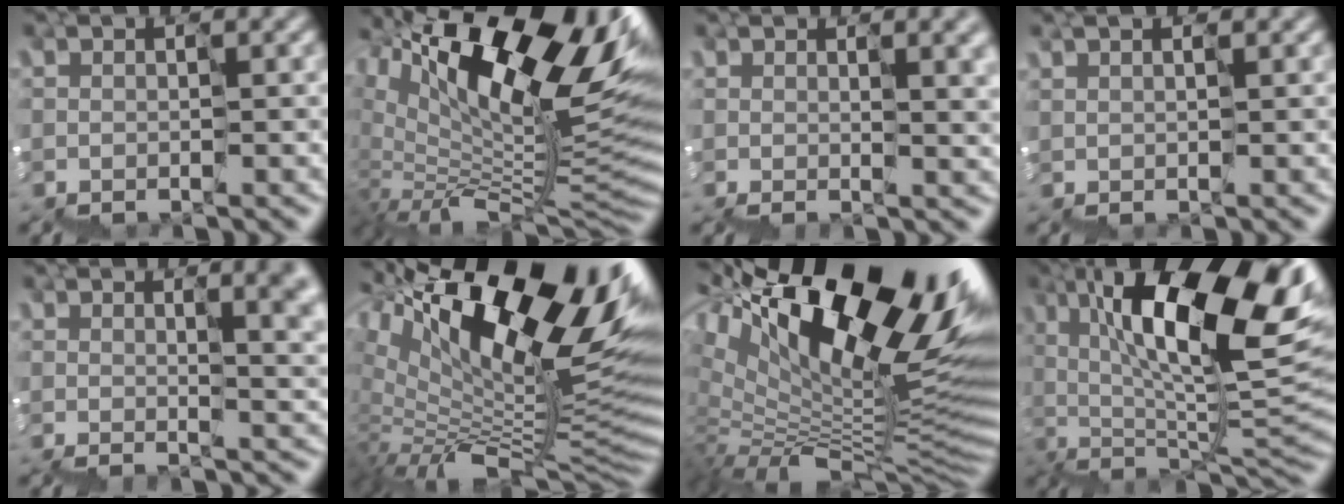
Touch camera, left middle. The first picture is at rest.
{"total": 12.9, "force": [6.7, 5.8, 9.4], "torque": [-0.169, 0.010, 0.132]}
{"total": 5.4, "force": [1.6, 2.4, 4.5], "torque": [-0.043, 0.010, 0.028]}
{"total": 1.4, "force": [0.9, 0.7, 0.8], "torque": [-0.009, 0.011, 0.017]}
{"total": 9.0, "force": [2.0, 4.5, 7.5], "torque": [-0.072, 0.012, 0.037]}
{"total": 14.2, "force": [6.7, 6.4, 10.7], "torque": [-0.190, 0.017, 0.134]}
{"total": 15.5, "force": [6.5, 6.8, 12.4], "torque": [-0.235, 0.020, 0.128]}
{"total": 14.0, "force": [3.9, 5.5, 12.3], "torque": [-0.203, 0.016, 0.067]}